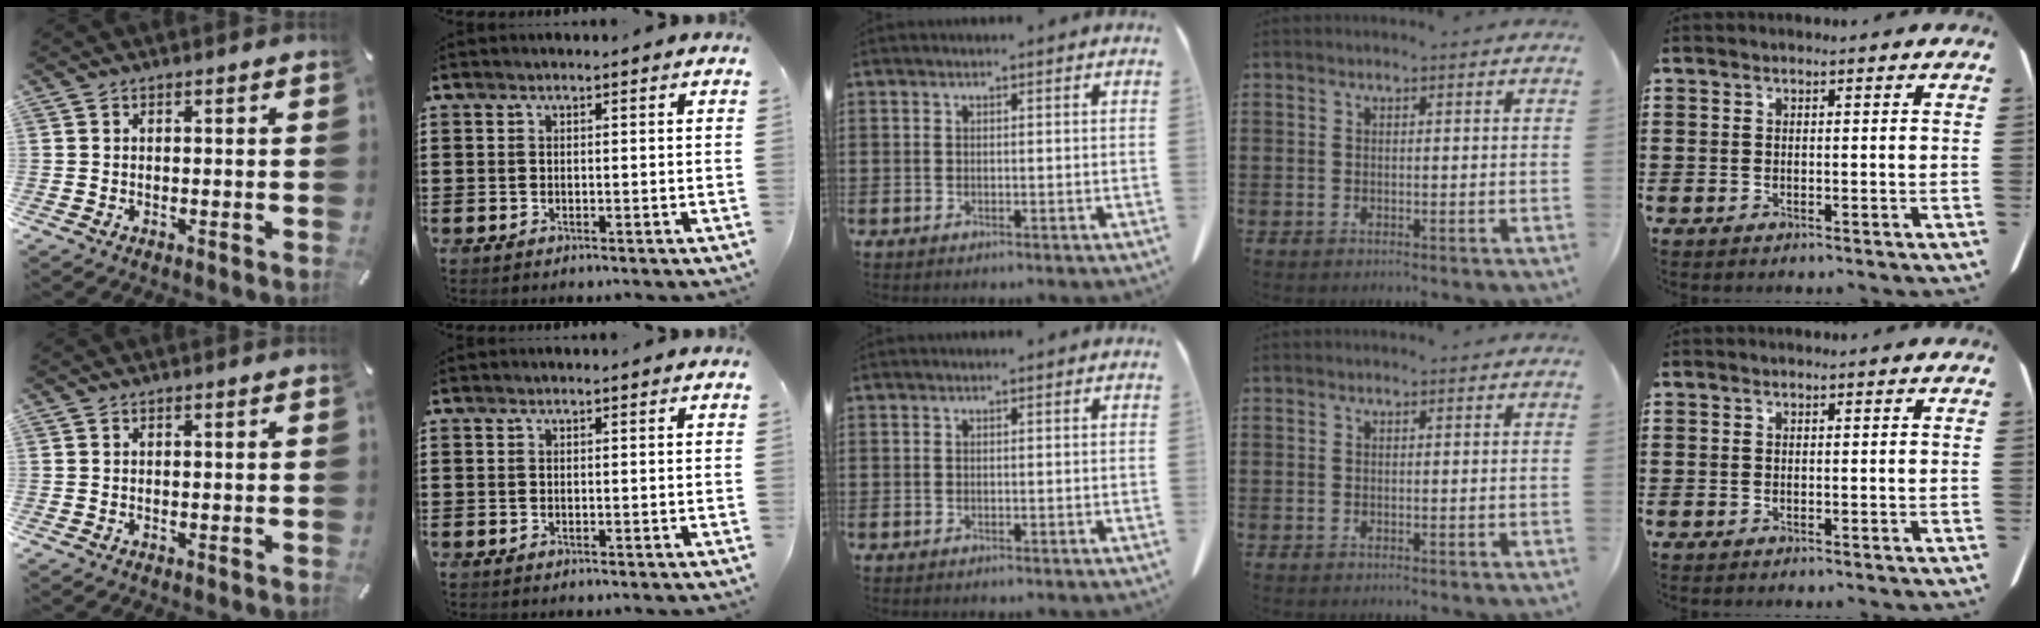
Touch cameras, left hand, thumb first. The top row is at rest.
{}